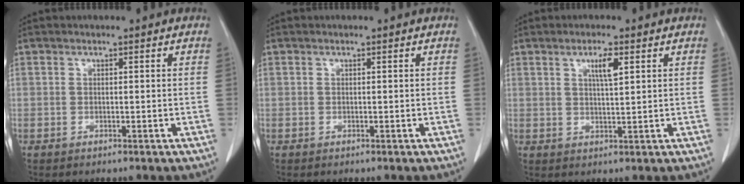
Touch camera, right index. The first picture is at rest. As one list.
[{"total": 0.0}, {"total": 3.4, "force": [1.5, 0.4, 3.0], "torque": [-0.054, -0.001, 0.026]}]